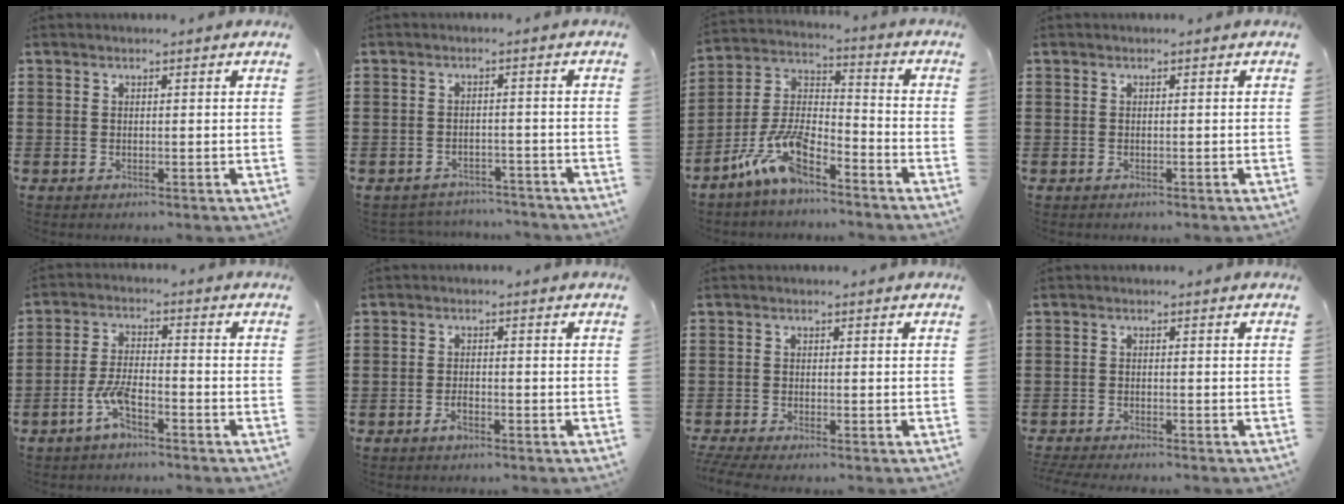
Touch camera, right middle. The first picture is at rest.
{"total": 2.5, "force": [-2.4, 0.4, -0.1], "torque": [-0.008, -0.002, -0.053]}
{"total": 10.8, "force": [-7.9, 3.3, 6.6], "torque": [-0.152, 0.011, -0.156]}
{"total": 0.0}
{"total": 5.2, "force": [-3.2, 1.6, 3.8], "torque": [-0.091, 0.002, -0.064]}
{"total": 2.1, "force": [-1.3, 0.6, 1.6], "torque": [-0.037, -0.003, -0.025]}
{"total": 1.3, "force": [-1.0, -0.1, 0.8], "torque": [-0.021, -0.007, -0.020]}
{"total": 1.6, "force": [-1.5, -0.2, 0.4], "torque": [-0.008, -0.003, -0.029]}